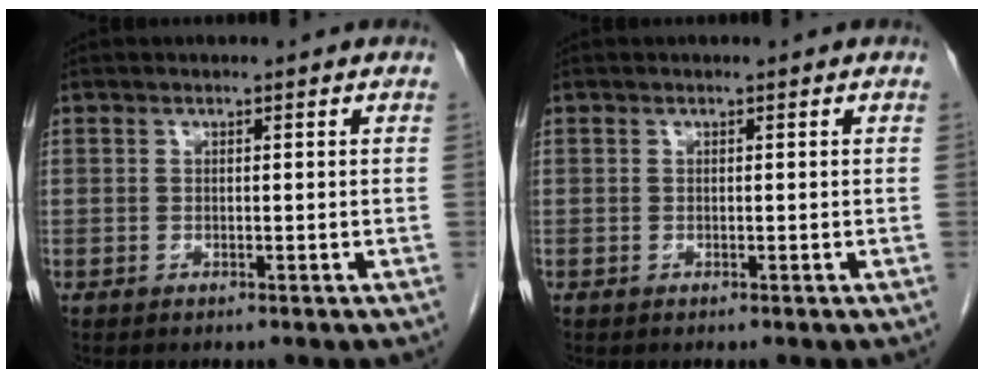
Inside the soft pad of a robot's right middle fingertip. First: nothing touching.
{"total": 0.0}